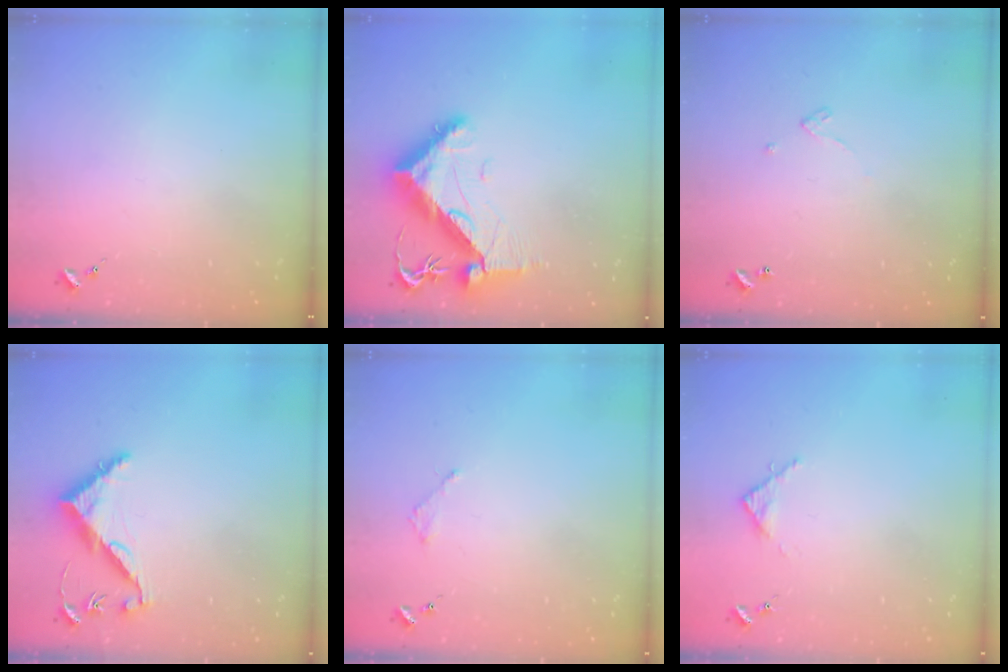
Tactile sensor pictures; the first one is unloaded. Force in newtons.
{"total": 11.4, "press": 11.4, "slide": 1.2}
{"total": 3.2, "press": 3.2, "slide": 0.2}
{"total": 7.5, "press": 7.5, "slide": 0.5}
{"total": 2.0, "press": 2.0, "slide": 0.3}
{"total": 3.1, "press": 3.1, "slide": 0.4}